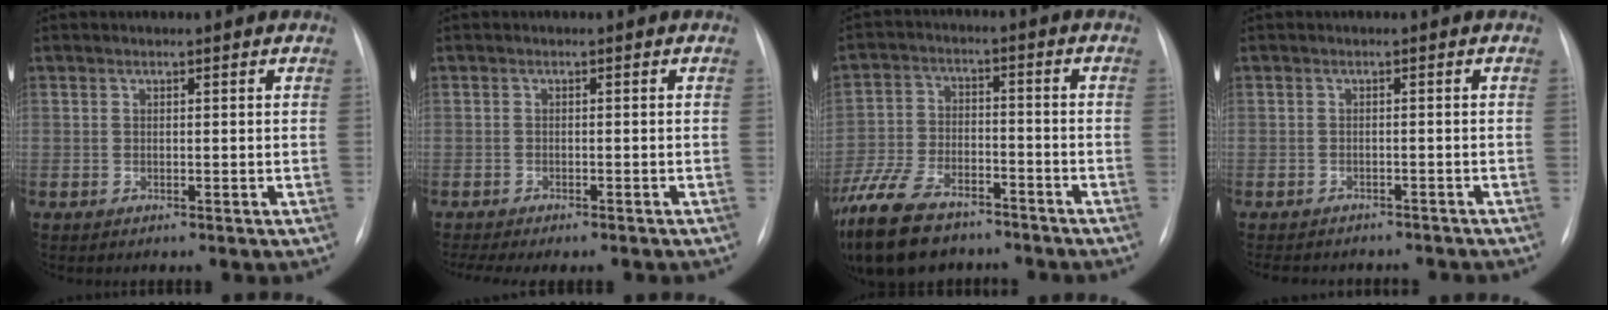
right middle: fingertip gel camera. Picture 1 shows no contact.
{"total": 6.7, "force": [-5.8, 1.2, 3.2], "torque": [-0.040, 0.003, -0.080]}
{"total": 18.1, "force": [-13.2, 8.1, 9.3], "torque": [-0.243, -0.019, -0.227]}
{"total": 10.2, "force": [-9.1, 3.5, 3.2], "torque": [-0.056, 0.004, -0.104]}